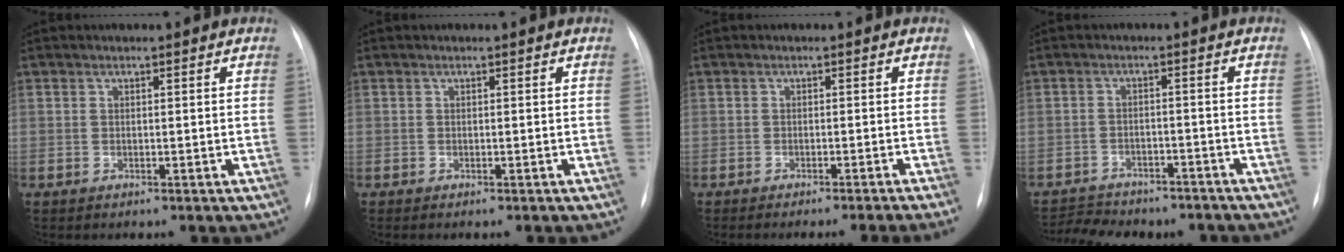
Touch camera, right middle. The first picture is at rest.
{"total": 0.6, "force": [-0.5, 0.0, 0.3], "torque": [-0.006, -0.002, -0.006]}
{"total": 6.7, "force": [-5.6, -2.0, 3.0], "torque": [-0.009, -0.008, -0.073]}
{"total": 10.1, "force": [-9.2, 3.4, 2.5], "torque": [-0.048, 0.014, -0.121]}